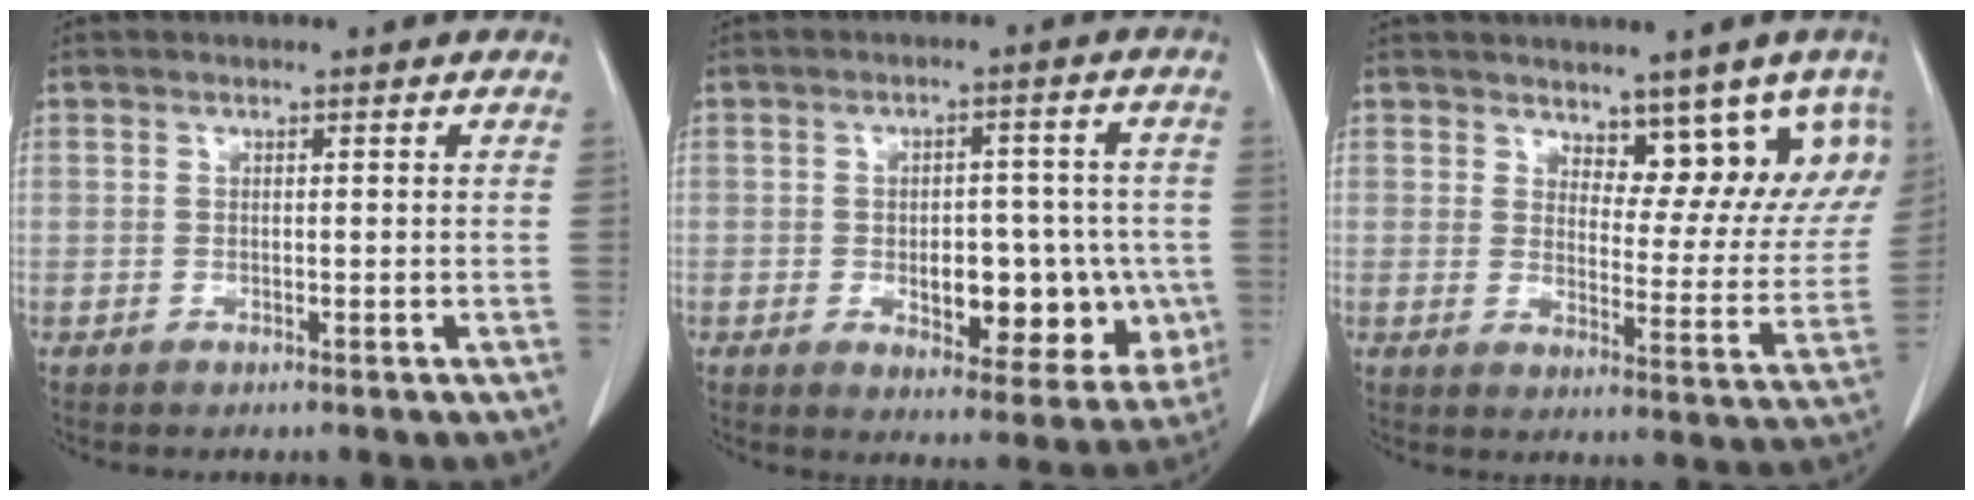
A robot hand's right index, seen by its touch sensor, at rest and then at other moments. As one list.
[{"total": 12.3, "force": [-2.6, 6.4, 10.2], "torque": [-0.117, 0.016, -0.017]}, {"total": 10.4, "force": [7.6, 4.7, 5.3], "torque": [-0.039, -0.013, 0.096]}]